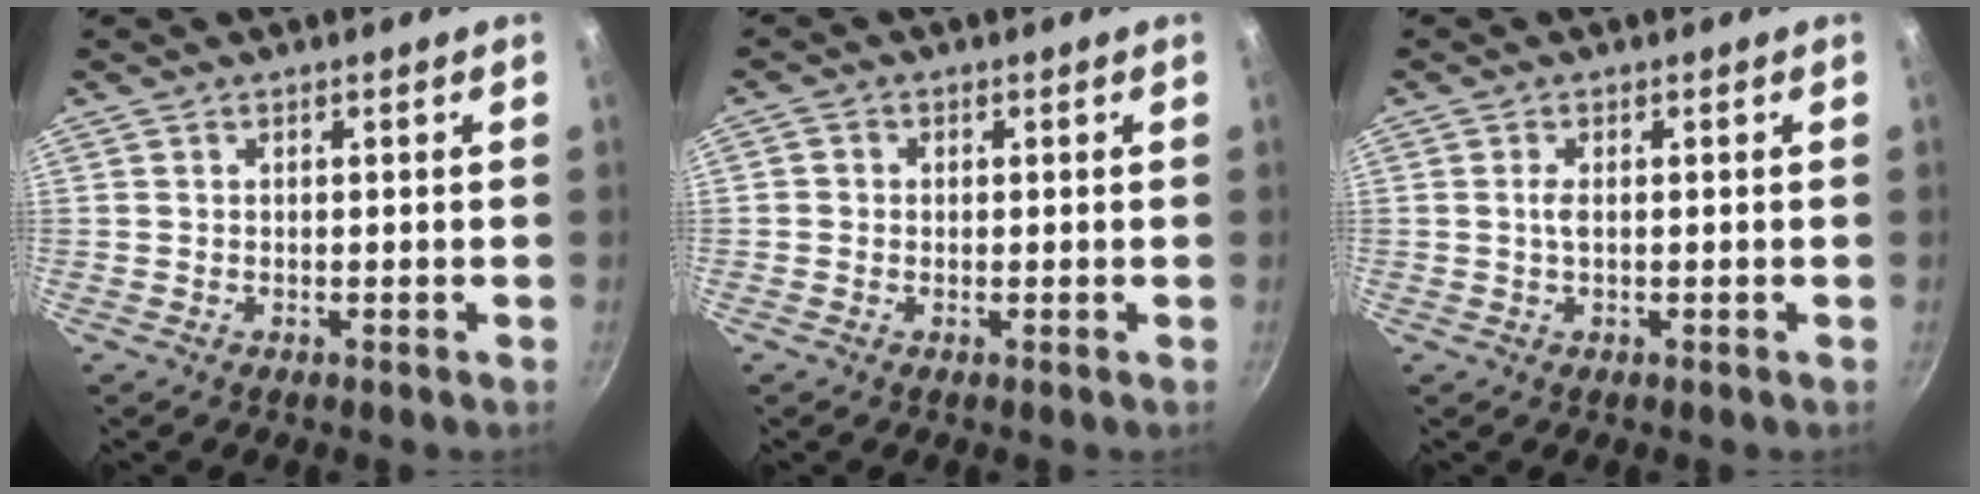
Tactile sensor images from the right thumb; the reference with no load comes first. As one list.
[{"total": 1.5, "force": [-0.1, 1.5, 0.5], "torque": [-0.003, 0.004, -0.005]}, {"total": 1.5, "force": [0.1, 0.6, 1.4], "torque": [-0.030, 0.001, 0.001]}]